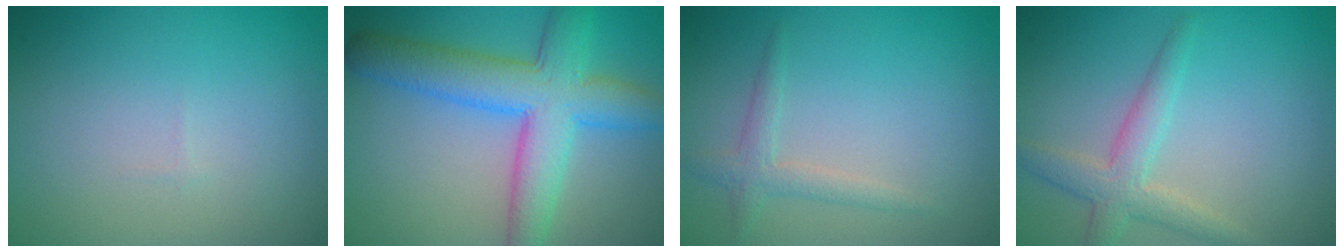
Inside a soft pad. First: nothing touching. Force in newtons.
{"total": 7.4, "press": 7.4, "slide": 0.3}
{"total": 1.7, "press": 1.7, "slide": 0.0}
{"total": 3.0, "press": 3.0, "slide": 0.1}